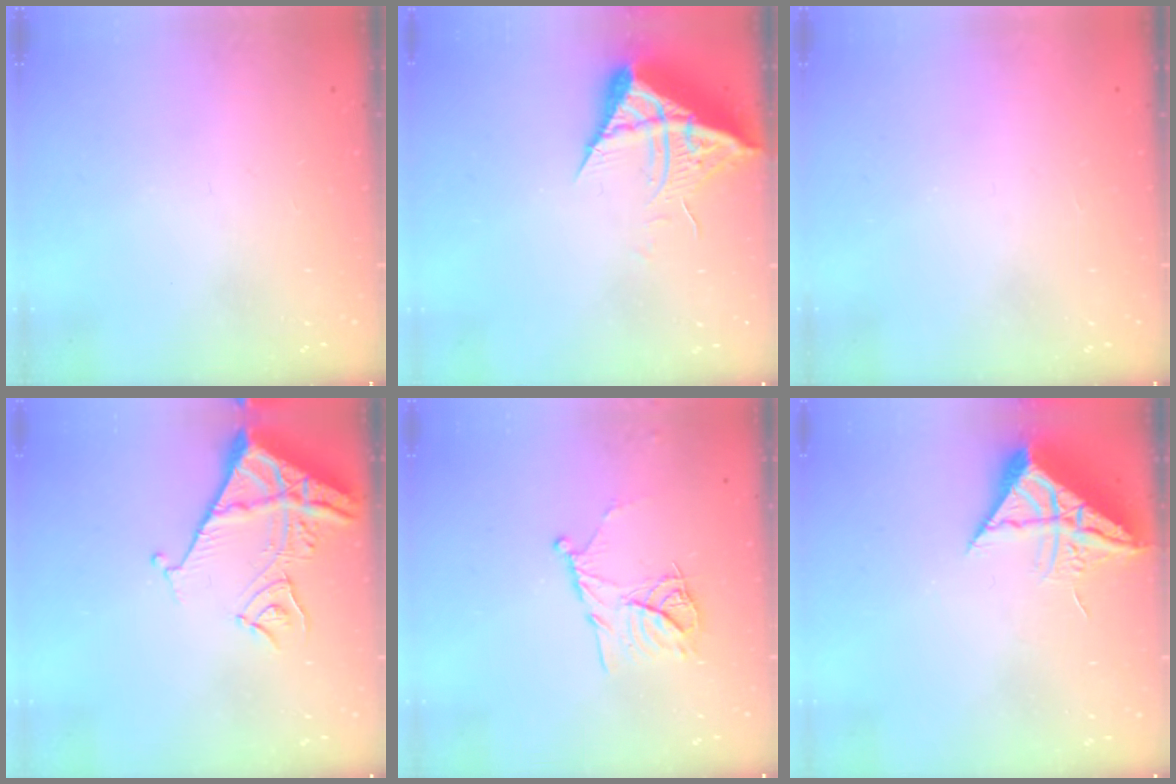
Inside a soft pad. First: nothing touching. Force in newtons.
{"total": 13.1, "press": 13.1, "slide": 0.9}
{"total": 1.6, "press": 1.6, "slide": 0.1}
{"total": 10.5, "press": 10.5, "slide": 1.2}
{"total": 11.8, "press": 11.8, "slide": 0.9}
{"total": 10.4, "press": 10.3, "slide": 1.1}